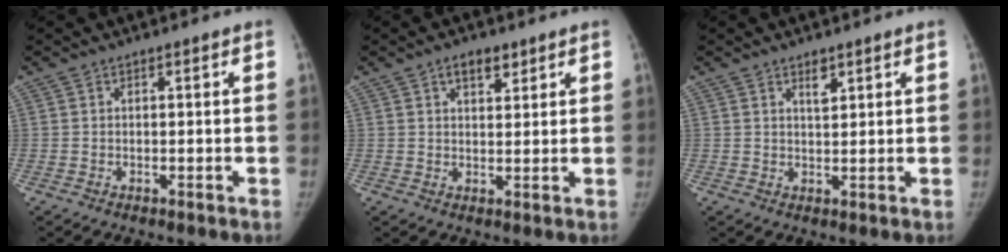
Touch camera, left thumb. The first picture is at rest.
{"total": 4.1, "force": [2.5, 2.2, 2.4], "torque": [-0.016, -0.012, 0.038]}
{"total": 2.5, "force": [1.6, 1.1, 1.6], "torque": [-0.016, -0.011, 0.027]}